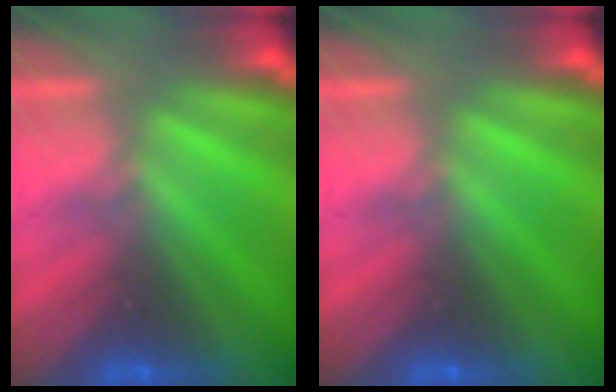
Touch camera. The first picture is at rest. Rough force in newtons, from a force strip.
{"total": 0.0}